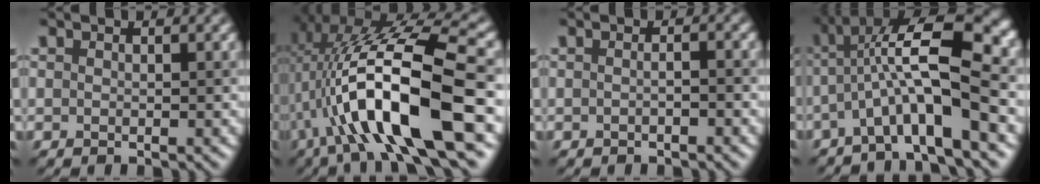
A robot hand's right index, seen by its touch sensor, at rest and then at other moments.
{"total": 13.1, "force": [-1.8, 3.6, 12.5], "torque": [-0.221, 0.011, -0.036]}
{"total": 0.9, "force": [-0.5, 0.1, 0.7], "torque": [-0.014, 0.001, -0.009]}
{"total": 9.8, "force": [-1.5, 2.3, 9.4], "torque": [-0.162, 0.026, -0.033]}